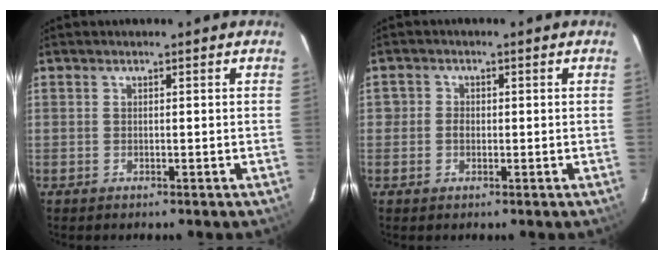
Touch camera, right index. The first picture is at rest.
{"total": 2.0, "force": [-0.5, 1.8, 0.6], "torque": [-0.008, 0.003, -0.014]}